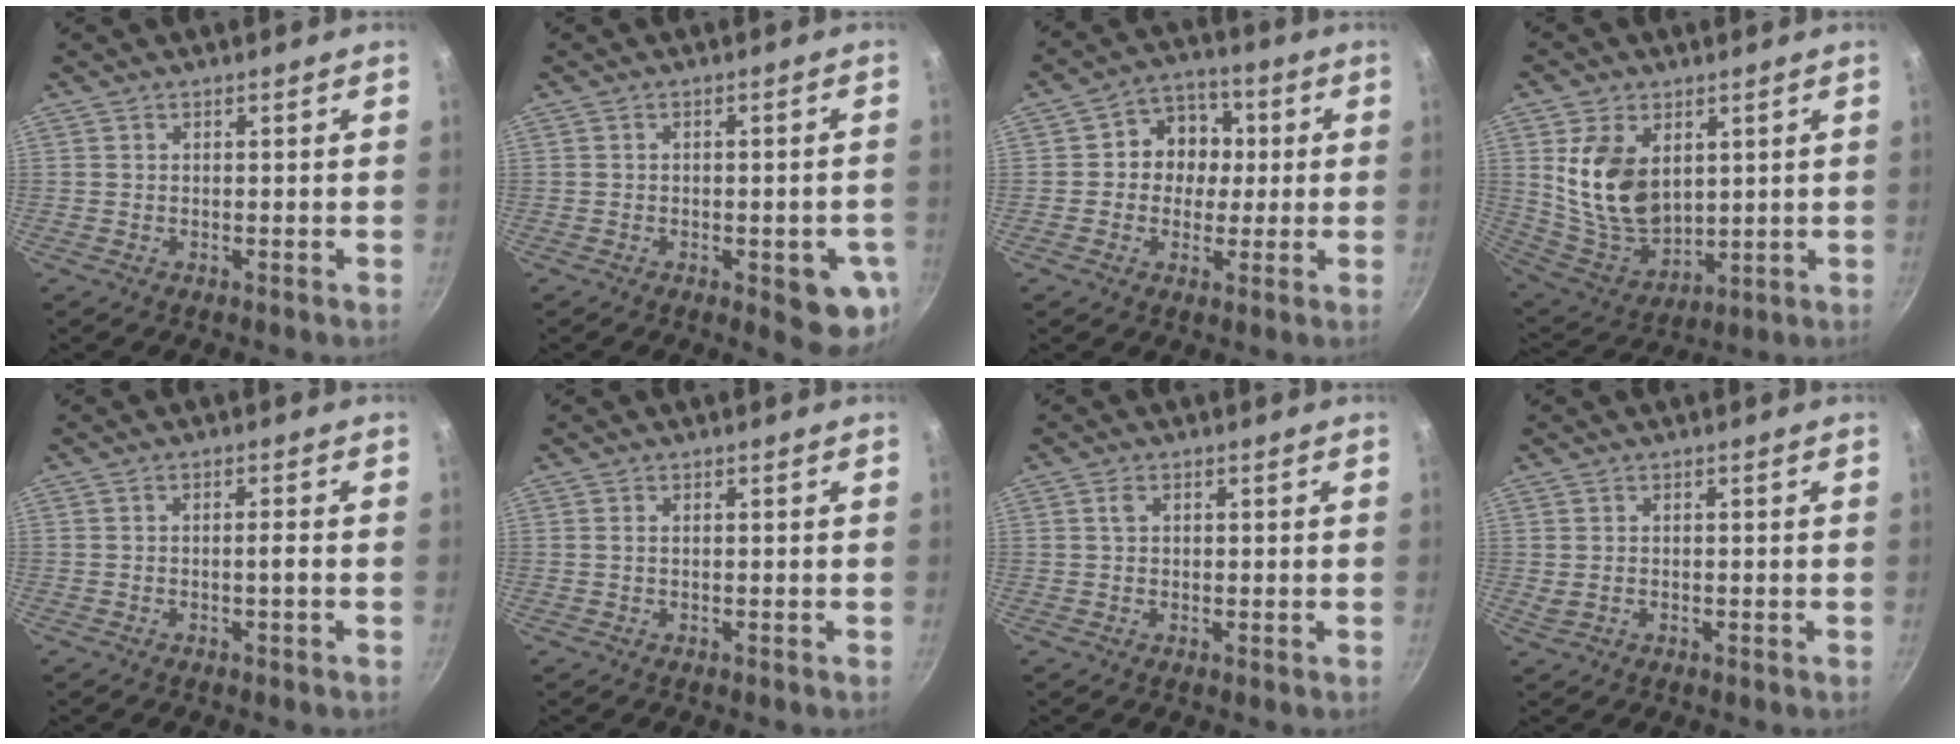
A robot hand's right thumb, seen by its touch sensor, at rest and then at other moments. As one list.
[{"total": 8.7, "force": [-2.6, 3.4, 7.5], "torque": [-0.064, 0.001, -0.031]}, {"total": 9.3, "force": [0.8, 8.2, 4.2], "torque": [-0.012, 0.013, -0.002]}, {"total": 14.7, "force": [3.6, 9.8, 10.4], "torque": [-0.172, -0.036, 0.087]}, {"total": 1.7, "force": [-0.6, 0.1, 1.6], "torque": [-0.030, 0.010, -0.011]}, {"total": 0.6, "force": [0.1, 0.3, 0.5], "torque": [-0.012, 0.002, 0.001]}, {"total": 1.9, "force": [0.4, 1.4, 1.2], "torque": [-0.021, 0.002, 0.003]}, {"total": 1.7, "force": [-0.1, 1.3, 1.1], "torque": [-0.020, -0.001, 0.002]}]